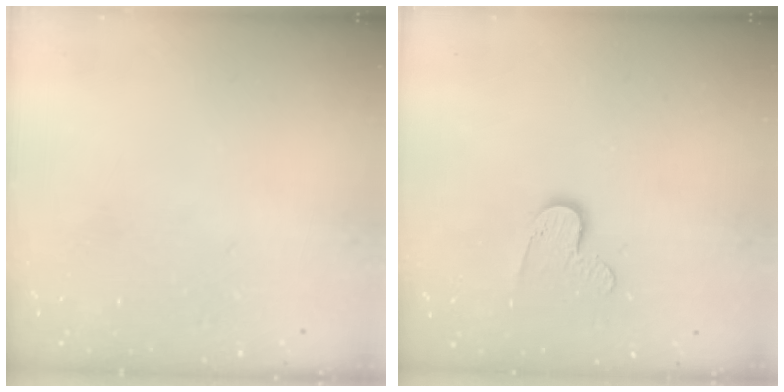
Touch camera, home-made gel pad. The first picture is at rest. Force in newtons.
{"total": 7.4, "press": 7.4, "slide": 0.3}